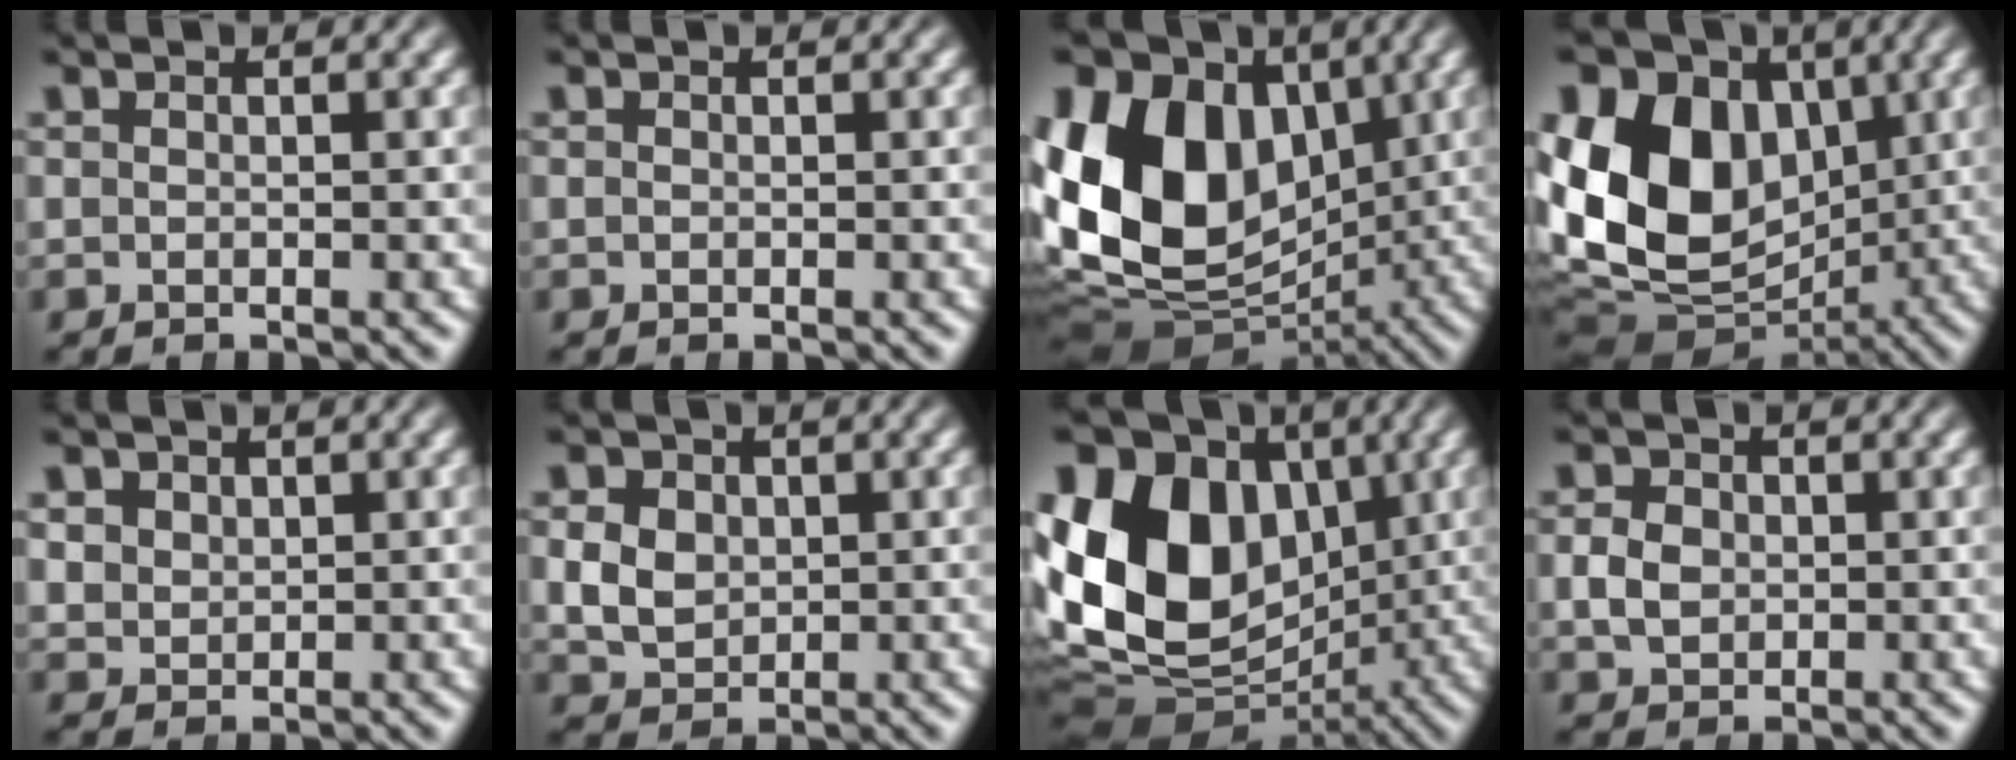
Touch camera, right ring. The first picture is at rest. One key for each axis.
{"total": 0.0}
{"total": 20.8, "fx": 0.0, "fy": 15.8, "fz": 13.5, "tx": -0.264, "ty": -0.052, "tz": 0.017}
{"total": 18.7, "fx": 0.6, "fy": 14.5, "fz": 11.8, "tx": -0.227, "ty": -0.038, "tz": 0.019}
{"total": 2.5, "fx": 1.1, "fy": 2.0, "fz": 0.9, "tx": -0.021, "ty": -0.005, "tz": 0.031}
{"total": 5.6, "fx": 0.3, "fy": 4.9, "fz": 2.6, "tx": -0.056, "ty": -0.013, "tz": 0.014}
{"total": 20.7, "fx": 0.7, "fy": 15.7, "fz": 13.5, "tx": -0.248, "ty": -0.040, "tz": 0.023}
{"total": 2.5, "fx": -0.1, "fy": 2.1, "fz": 1.4, "tx": -0.025, "ty": -0.003, "tz": 0.005}